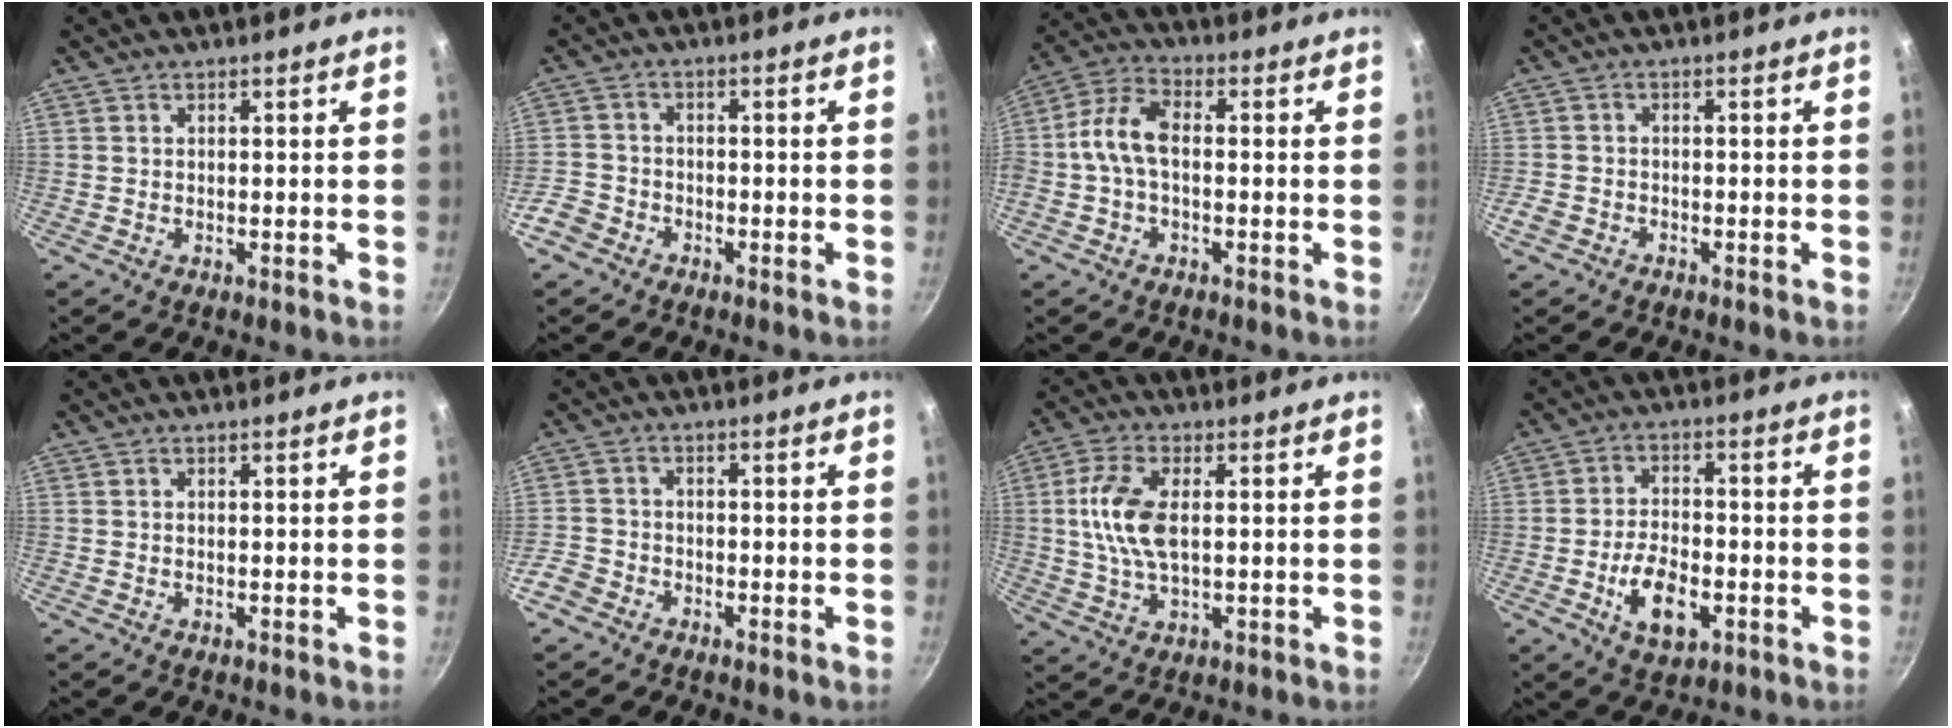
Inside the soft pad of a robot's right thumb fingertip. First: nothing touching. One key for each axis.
{"total": 4.6, "fx": -3.1, "fy": 3.2, "fz": 1.4, "tx": -0.026, "ty": 0.034, "tz": -0.063}
{"total": 8.1, "fx": -0.7, "fy": 4.6, "fz": 6.7, "tx": -0.138, "ty": 0.035, "tz": -0.027}
{"total": 2.4, "fx": -1.6, "fy": 1.5, "fz": 0.9, "tx": -0.029, "ty": 0.013, "tz": -0.034}
{"total": 0.0}
{"total": 4.2, "fx": -2.9, "fy": 2.7, "fz": 1.3, "tx": -0.028, "ty": 0.029, "tz": -0.061}
{"total": 9.8, "fx": 1.1, "fy": 4.7, "fz": 8.5, "tx": -0.172, "ty": 0.006, "tz": 0.017}
{"total": 9.4, "fx": -3.3, "fy": 5.1, "fz": 7.2, "tx": -0.116, "ty": 0.016, "tz": -0.055}